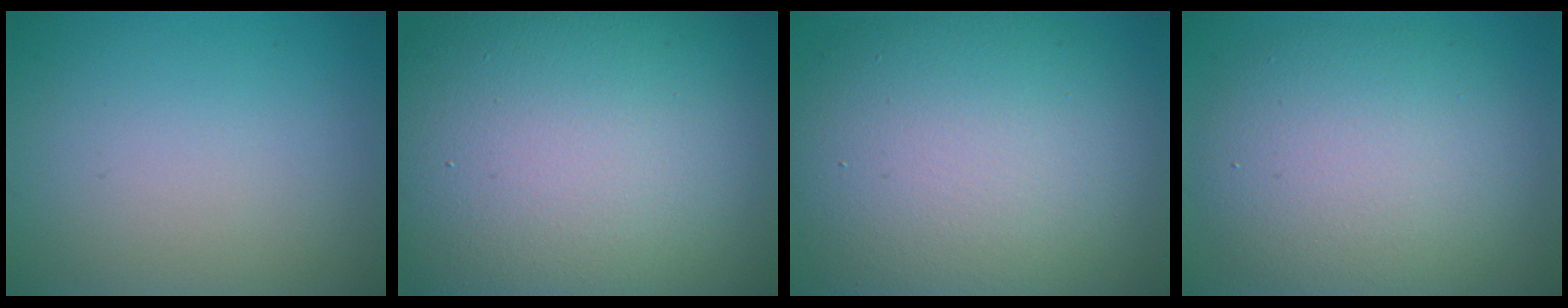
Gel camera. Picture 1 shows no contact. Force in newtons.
{"total": 20.6, "press": 20.5, "slide": 1.4}
{"total": 12.9, "press": 12.8, "slide": 1.3}
{"total": 8.9, "press": 8.8, "slide": 0.7}